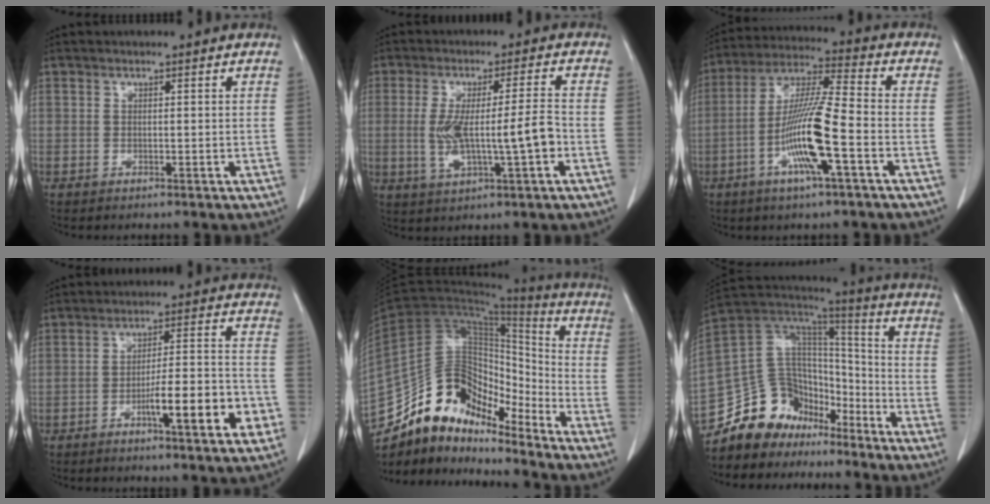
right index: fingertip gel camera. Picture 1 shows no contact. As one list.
[{"total": 9.2, "force": [-1.5, 0.6, 9.1], "torque": [-0.172, 0.005, -0.021]}, {"total": 12.8, "force": [-4.2, 0.4, 12.1], "torque": [-0.240, -0.001, -0.084]}, {"total": 11.6, "force": [-4.7, 1.4, 10.5], "torque": [-0.158, 0.009, -0.069]}, {"total": 15.9, "force": [-13.3, 6.4, 5.8], "torque": [-0.091, 0.074, -0.240]}, {"total": 15.0, "force": [-11.9, 8.5, 3.1], "torque": [-0.053, 0.089, -0.213]}]